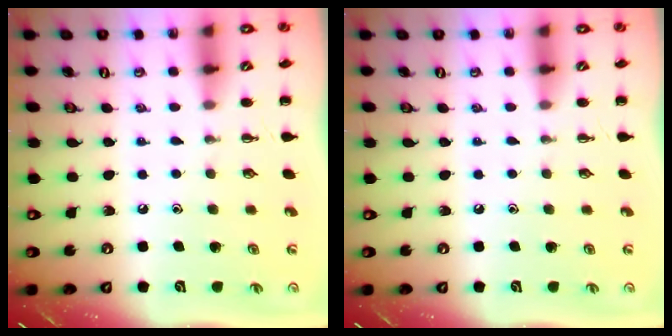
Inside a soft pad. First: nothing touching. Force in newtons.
{"total": 0.0}